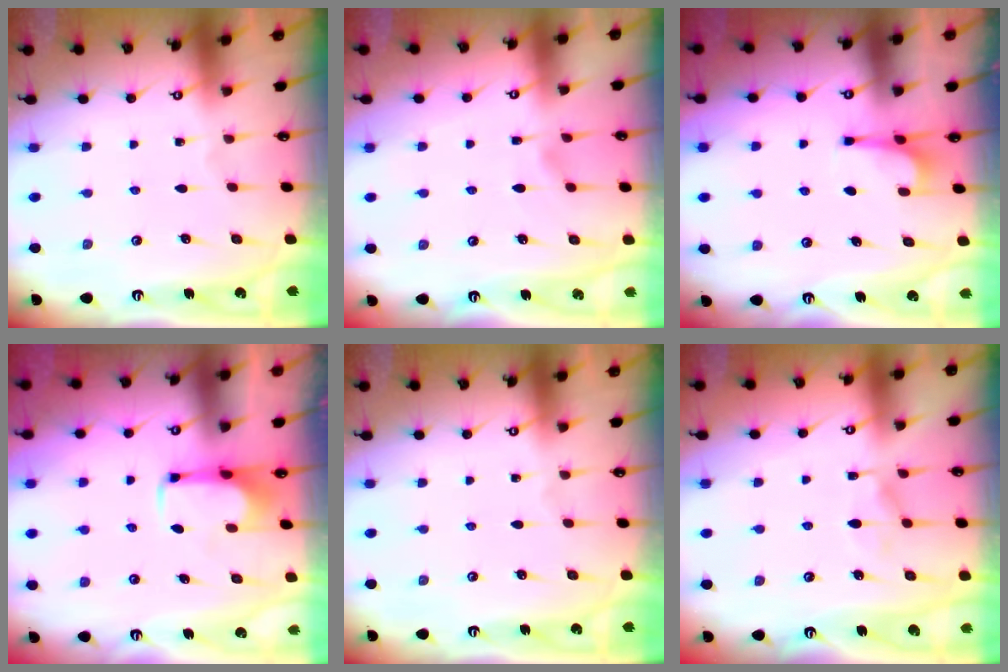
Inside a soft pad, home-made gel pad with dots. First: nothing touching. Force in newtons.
{"total": 1.3, "press": 0.9, "slide": 0.8}
{"total": 4.0, "press": 4.0, "slide": 0.5}
{"total": 2.0, "press": 2.0, "slide": 0.3}
{"total": 0.0}
{"total": 5.9, "press": 5.9, "slide": 0.6}